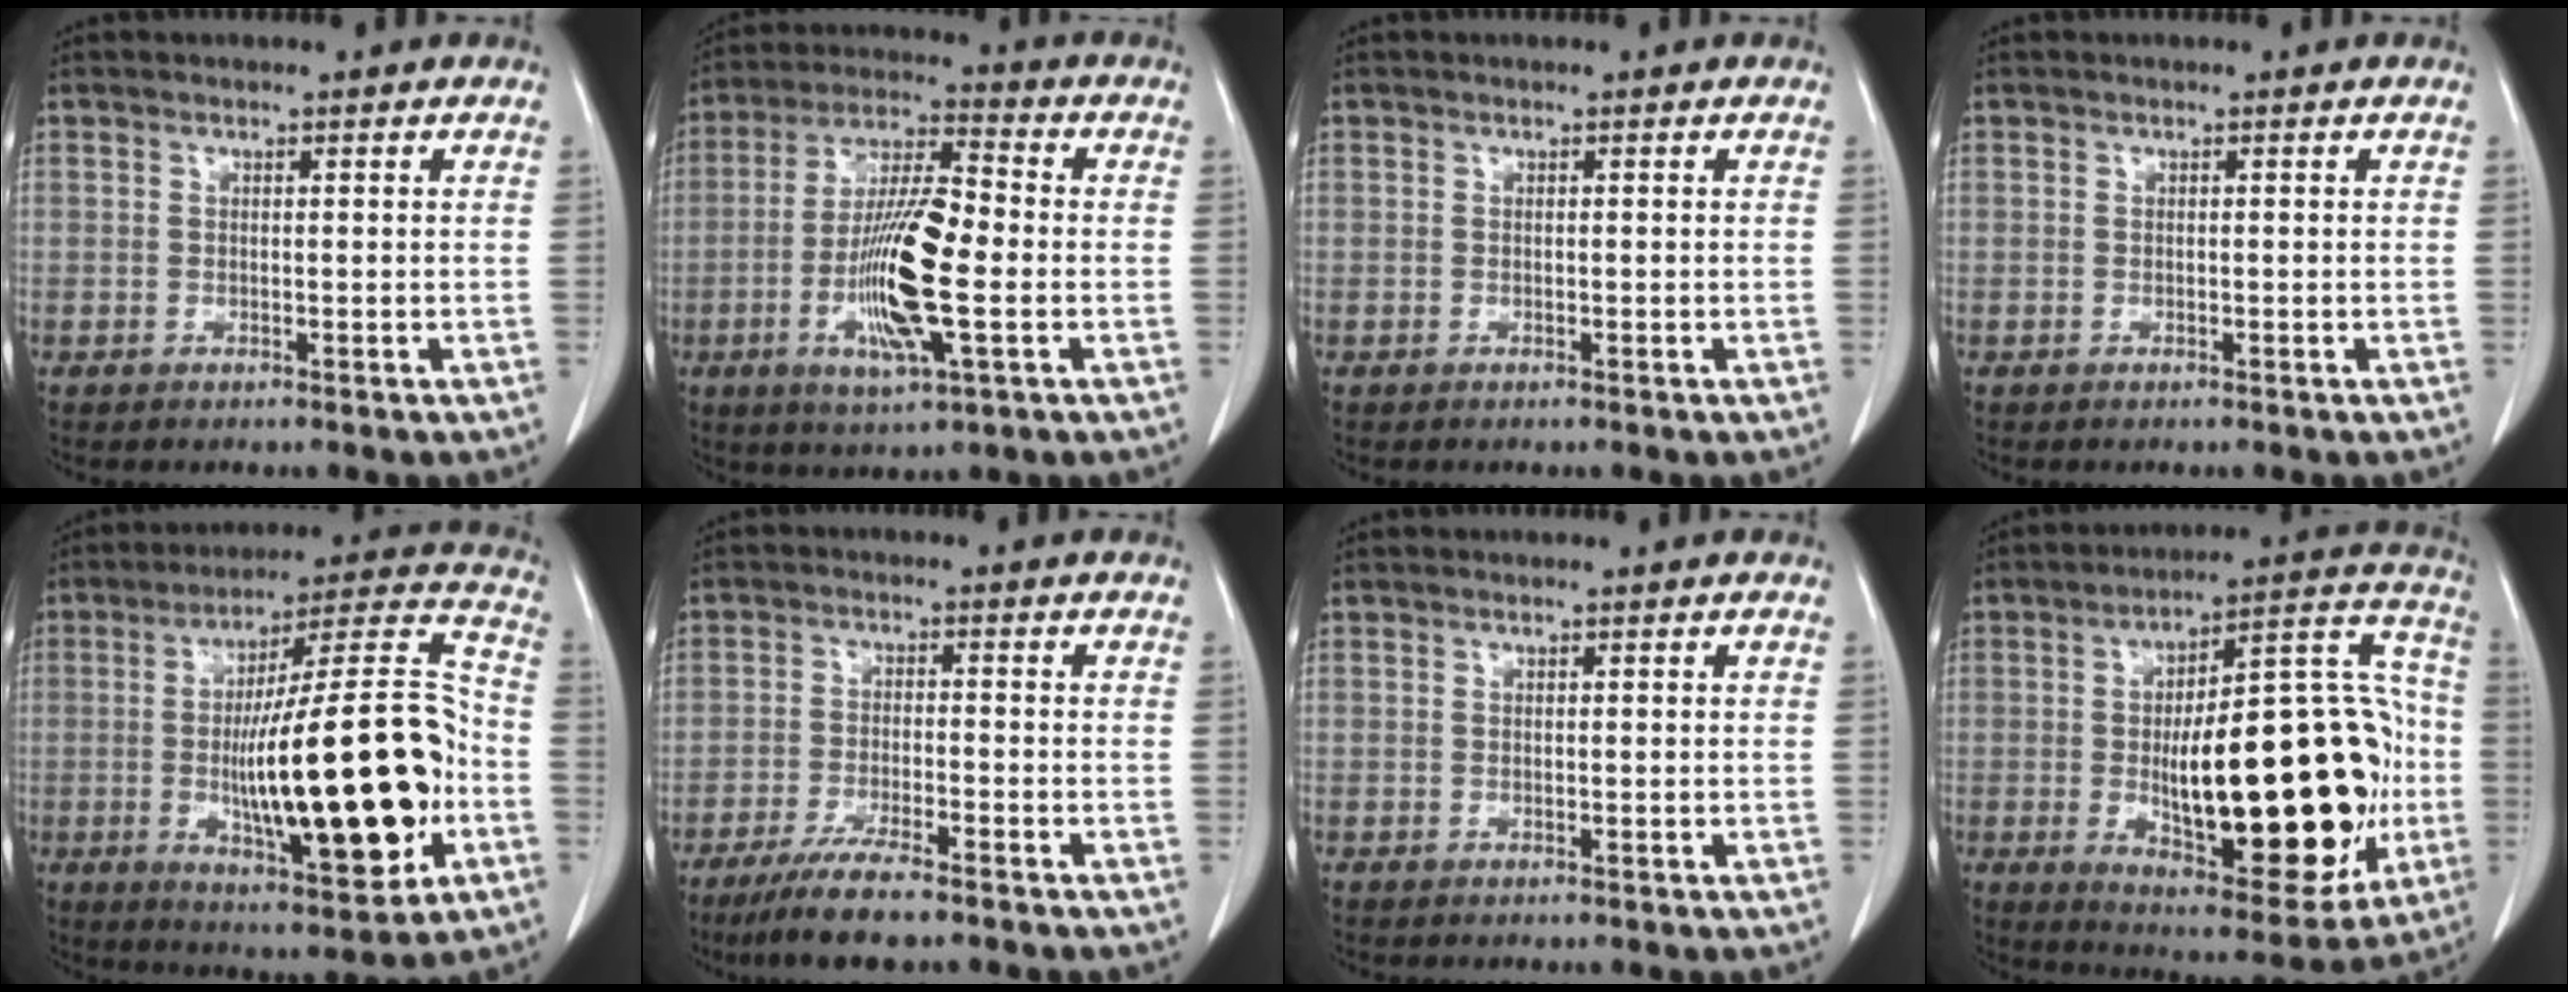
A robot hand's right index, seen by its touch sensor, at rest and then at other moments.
{"total": 14.0, "force": [-3.0, 2.2, 13.5], "torque": [-0.262, -0.006, -0.057]}
{"total": 0.0}
{"total": 0.0}
{"total": 25.2, "force": [-4.6, 4.5, 24.4], "torque": [-0.372, 0.011, -0.061]}
{"total": 7.5, "force": [-5.7, 0.7, 4.9], "torque": [-0.087, -0.019, -0.096]}
{"total": 0.0}
{"total": 29.9, "force": [-4.0, 10.2, 27.8], "torque": [-0.379, 0.022, -0.040]}